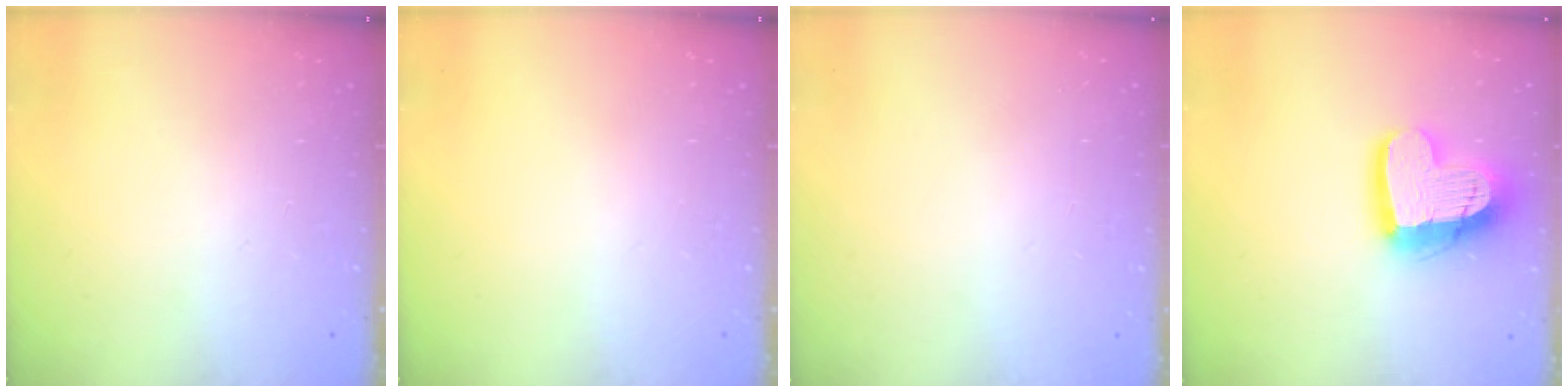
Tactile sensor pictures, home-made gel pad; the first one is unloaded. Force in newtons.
{"total": 0.0}
{"total": 0.0}
{"total": 17.7, "press": 17.6, "slide": 1.6}